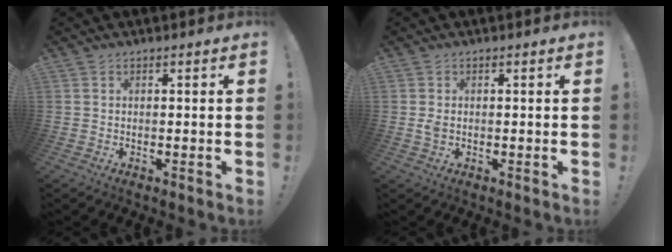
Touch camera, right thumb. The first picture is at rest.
{"total": 1.3, "force": [-0.2, 0.9, 0.9], "torque": [-0.013, 0.003, -0.003]}